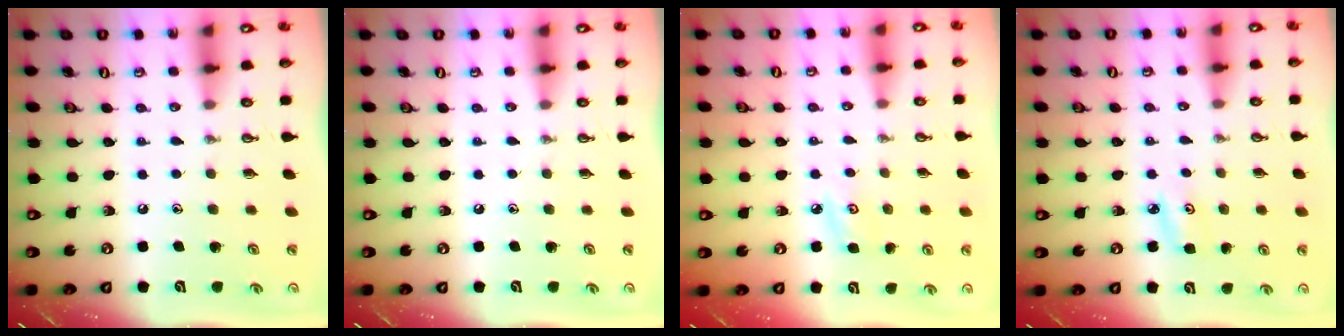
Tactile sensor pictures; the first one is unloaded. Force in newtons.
{"total": 0.0}
{"total": 4.4, "press": 4.3, "slide": 0.5}
{"total": 4.8, "press": 4.8, "slide": 0.4}